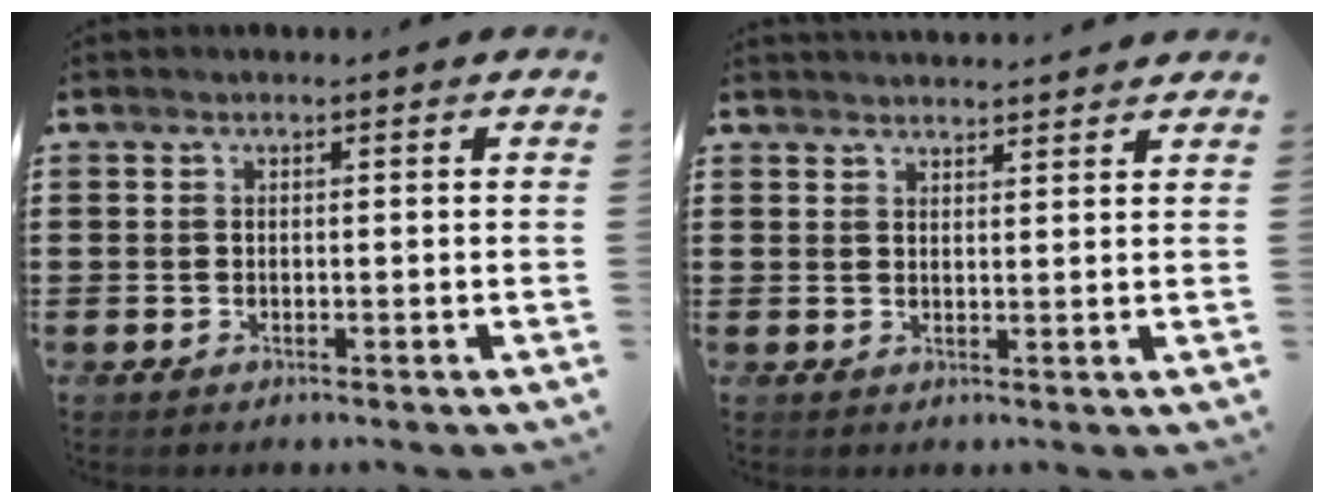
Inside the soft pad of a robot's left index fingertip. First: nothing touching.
{"total": 2.3, "force": [2.3, -0.3, -0.1], "torque": [-0.004, -0.008, 0.046]}